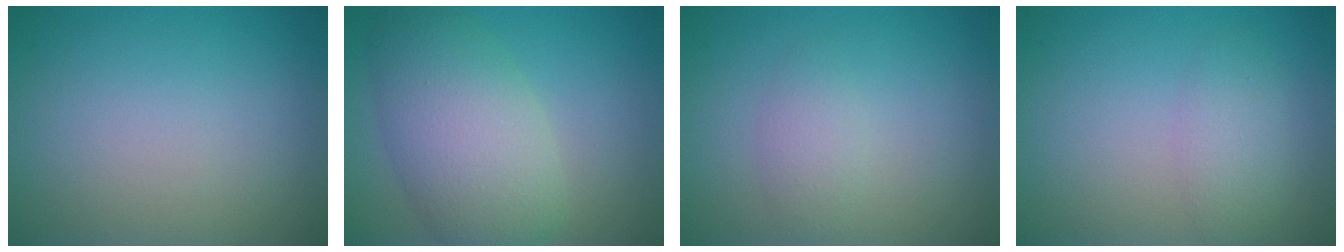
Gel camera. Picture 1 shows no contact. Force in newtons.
{"total": 7.5, "press": 7.5, "slide": 0.4}
{"total": 1.8, "press": 1.8, "slide": 0.0}
{"total": 2.2, "press": 2.2, "slide": 0.1}